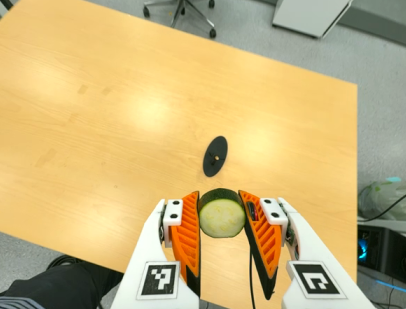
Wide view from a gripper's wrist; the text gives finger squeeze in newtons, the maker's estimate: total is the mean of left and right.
{"total": 12.3, "left": 11.6, "right": 13.0}